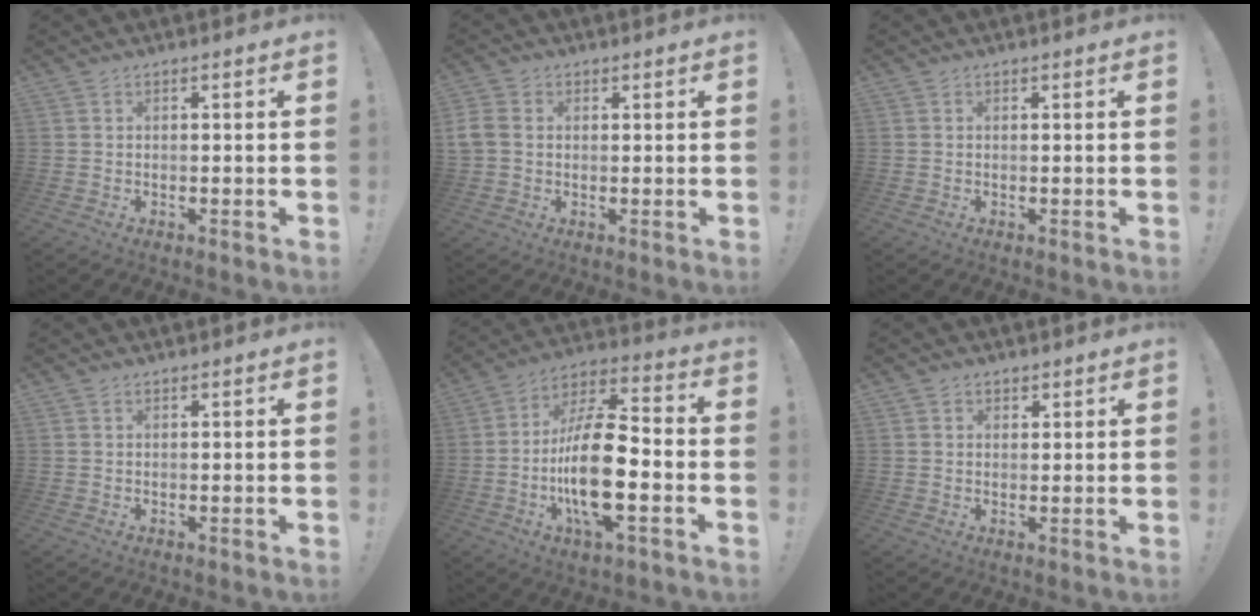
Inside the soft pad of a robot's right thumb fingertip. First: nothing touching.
{"total": 5.7, "force": [0.7, 4.6, 3.2], "torque": [-0.081, 0.004, 0.014]}
{"total": 0.0}
{"total": 0.0}
{"total": 20.4, "force": [-4.5, 7.8, 18.3], "torque": [-0.345, 0.017, -0.075]}
{"total": 1.7, "force": [1.2, 1.3, 0.2], "torque": [0.011, -0.007, 0.020]}